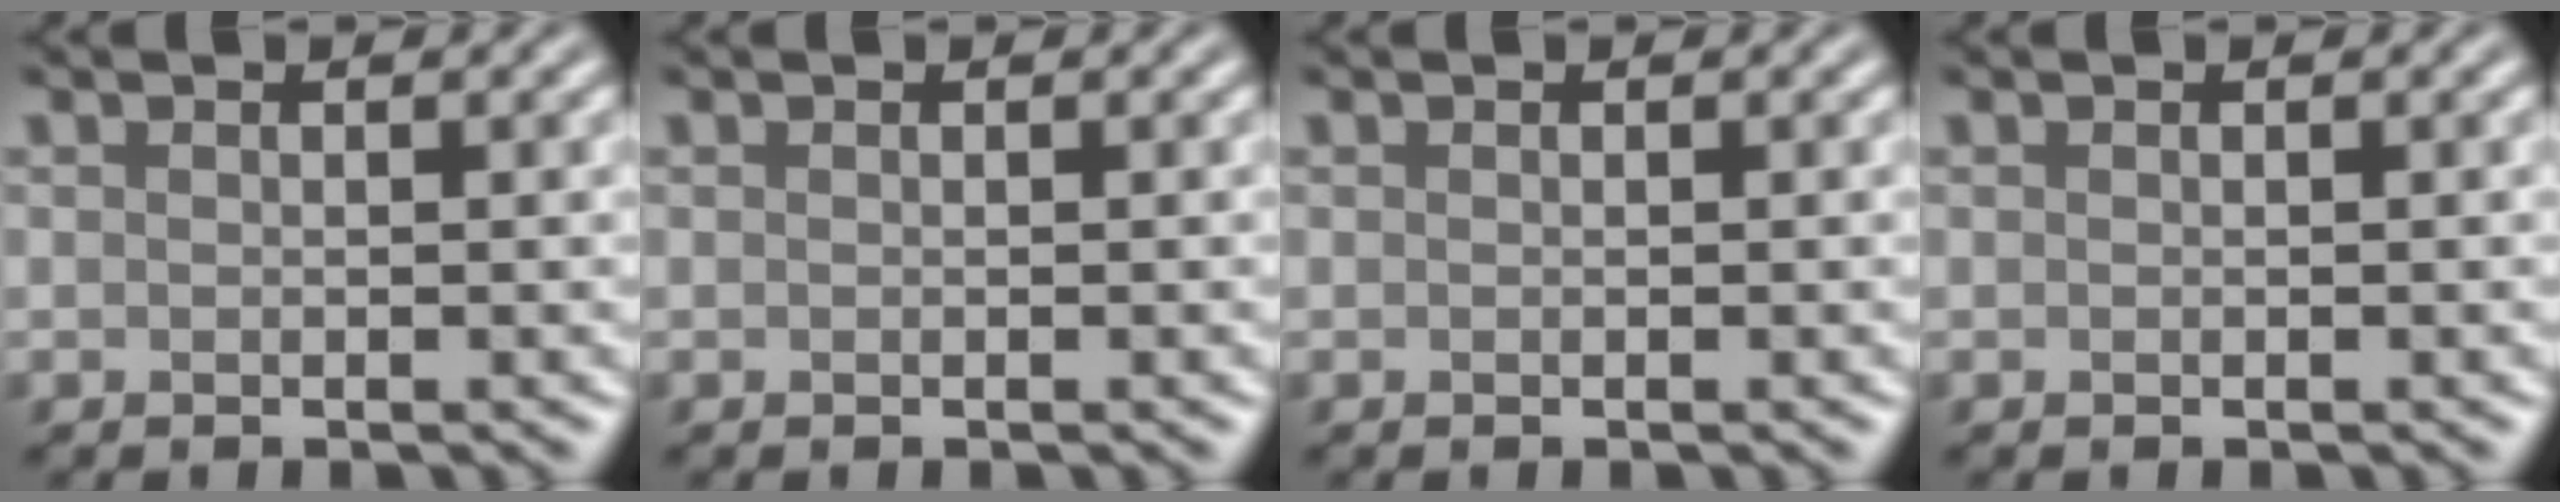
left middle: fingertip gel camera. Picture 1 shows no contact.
{"total": 0.0}
{"total": 0.0}
{"total": 0.0}